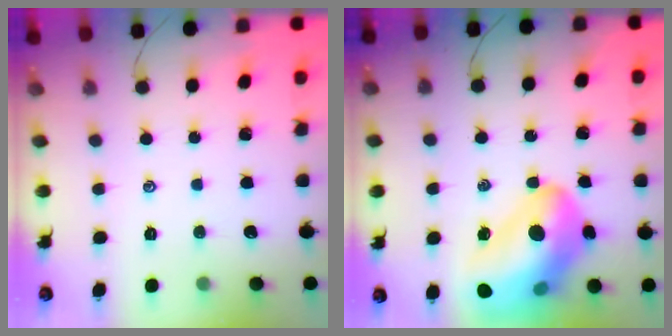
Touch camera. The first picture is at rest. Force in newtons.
{"total": 24.0, "press": 23.4, "slide": 5.0}